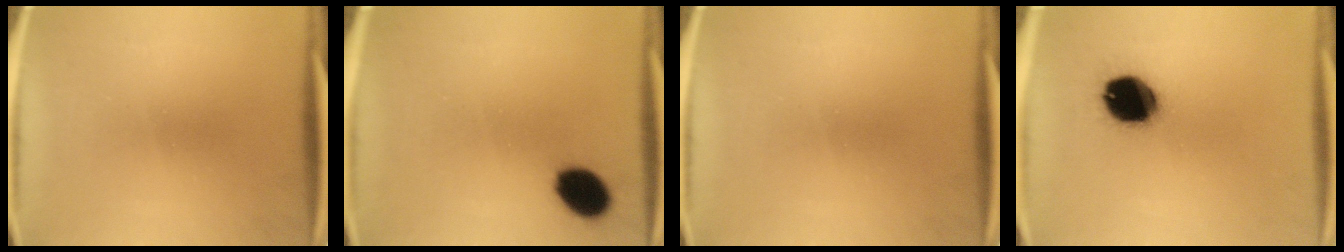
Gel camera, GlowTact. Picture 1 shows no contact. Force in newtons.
{"total": 8.4}
{"total": 0.0}
{"total": 14.8}